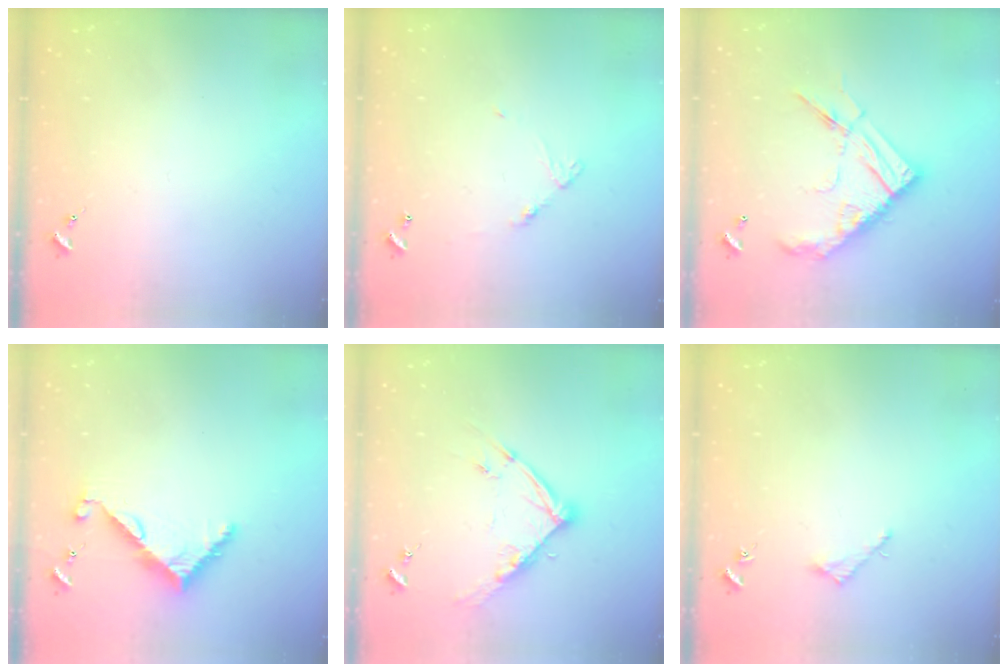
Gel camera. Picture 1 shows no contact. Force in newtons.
{"total": 5.9, "press": 5.9, "slide": 0.5}
{"total": 19.2, "press": 19.1, "slide": 1.9}
{"total": 6.9, "press": 6.9, "slide": 0.5}
{"total": 11.2, "press": 11.2, "slide": 1.0}
{"total": 2.0, "press": 2.0, "slide": 0.1}